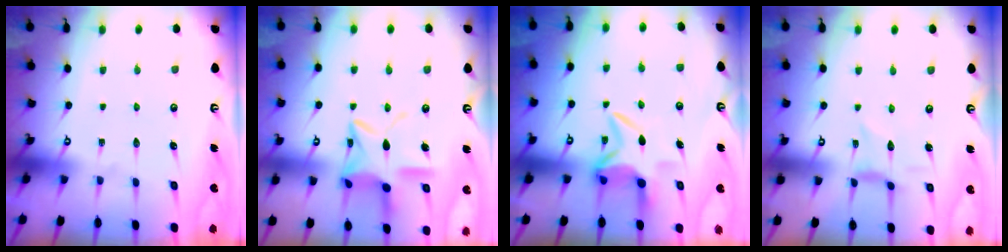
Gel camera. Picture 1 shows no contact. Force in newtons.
{"total": 14.3, "press": 14.3, "slide": 1.1}
{"total": 6.9, "press": 6.8, "slide": 1.0}
{"total": 0.9, "press": 0.8, "slide": 0.1}